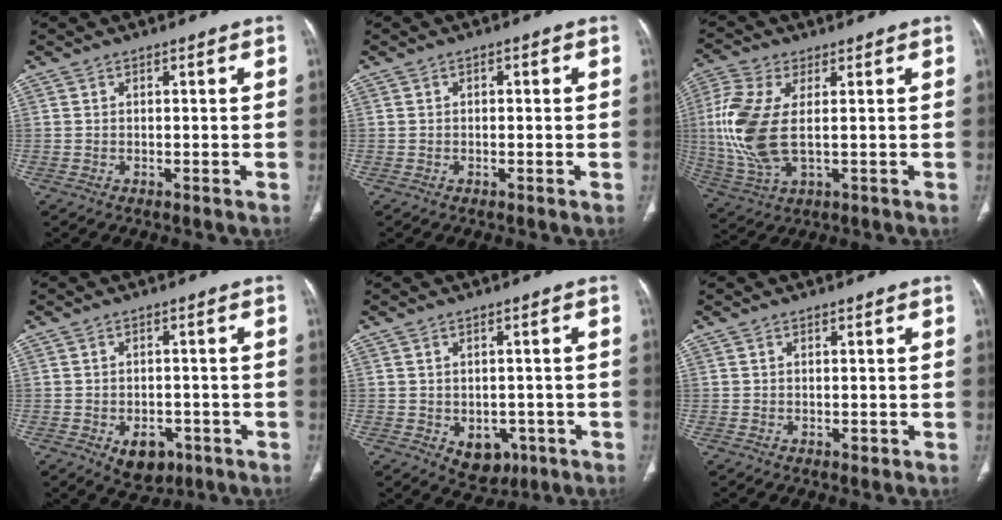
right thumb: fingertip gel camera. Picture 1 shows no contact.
{"total": 0.6, "force": [0.1, 0.4, 0.4], "torque": [-0.001, 0.002, -0.001]}
{"total": 13.5, "force": [0.9, 6.4, 11.9], "torque": [-0.292, -0.003, 0.022]}
{"total": 6.0, "force": [-2.7, 4.1, 3.5], "torque": [-0.033, 0.011, -0.028]}
{"total": 6.1, "force": [-2.1, 4.5, 3.5], "torque": [-0.023, 0.009, -0.013]}
{"total": 0.6, "force": [-0.2, 0.4, 0.5], "torque": [-0.005, -0.001, -0.002]}